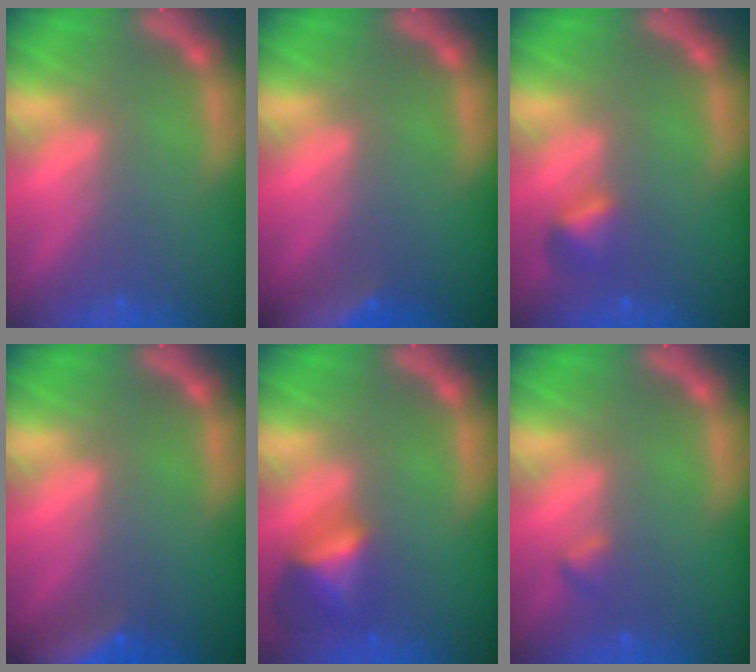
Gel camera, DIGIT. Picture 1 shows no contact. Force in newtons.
{"total": 10.0}
{"total": 1.9}
{"total": 8.0}
{"total": 4.0}
{"total": 0.9}